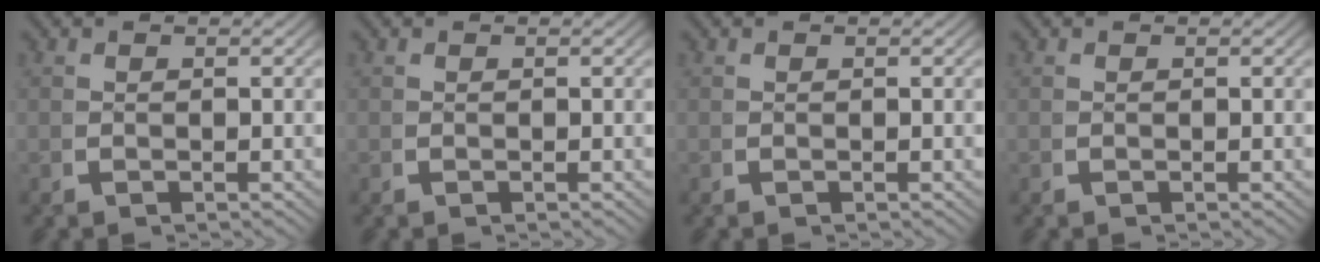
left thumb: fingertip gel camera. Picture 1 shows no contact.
{"total": 0.0}
{"total": 0.0}
{"total": 0.0}